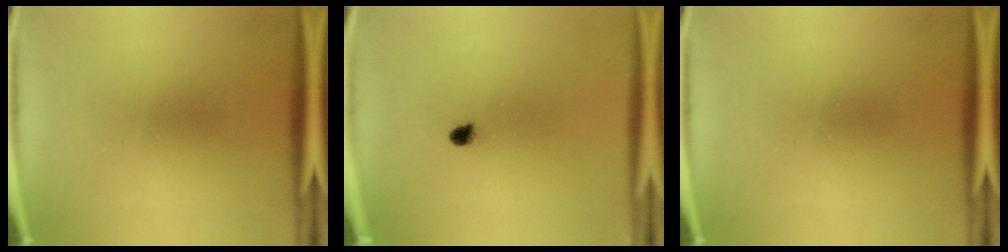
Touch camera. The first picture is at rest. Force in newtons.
{"total": 1.8}
{"total": 0.0}